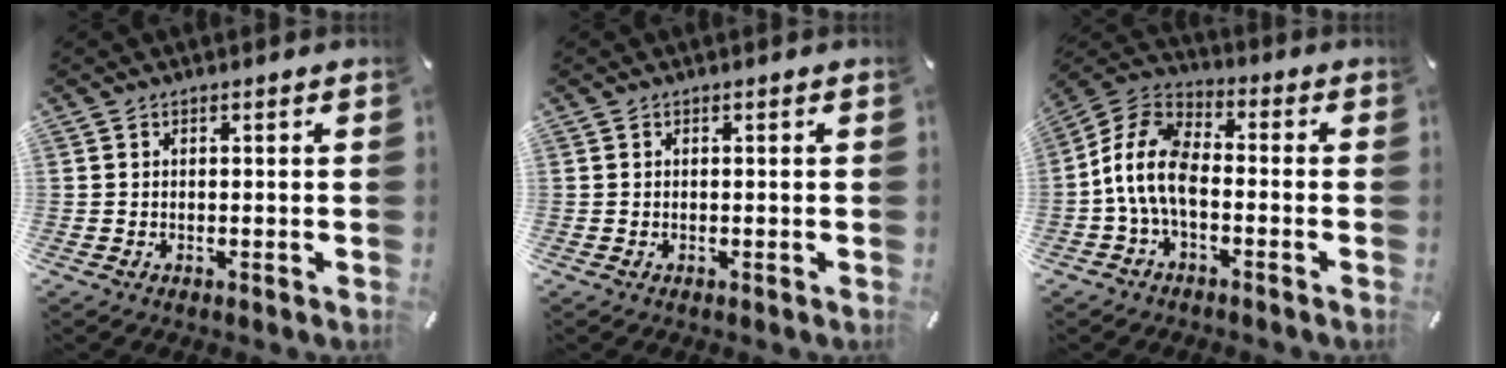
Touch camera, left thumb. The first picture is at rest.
{"total": 0.0}
{"total": 10.5, "force": [-3.7, 6.2, 7.6], "torque": [-0.178, 0.007, -0.074]}